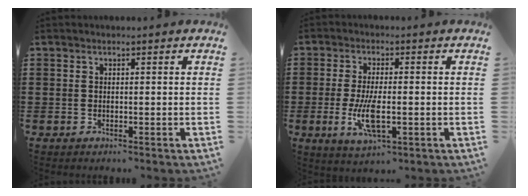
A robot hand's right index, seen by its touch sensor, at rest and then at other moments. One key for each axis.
{"total": 7.1, "fx": -1.7, "fy": 2.3, "fz": 6.5, "tx": -0.143, "ty": -0.013, "tz": -0.033}